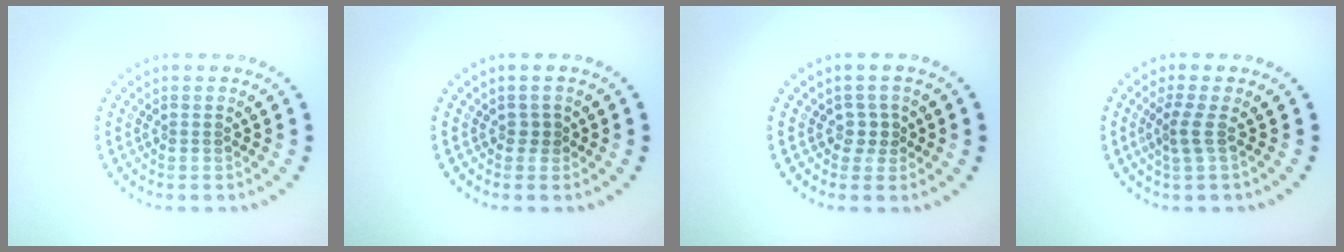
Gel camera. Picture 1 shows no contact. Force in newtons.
{"total": 0.6, "press": 0.6, "slide": 0.2}
{"total": 1.4, "press": 1.0, "slide": 1.0}
{"total": 1.9, "press": 1.3, "slide": 1.5}